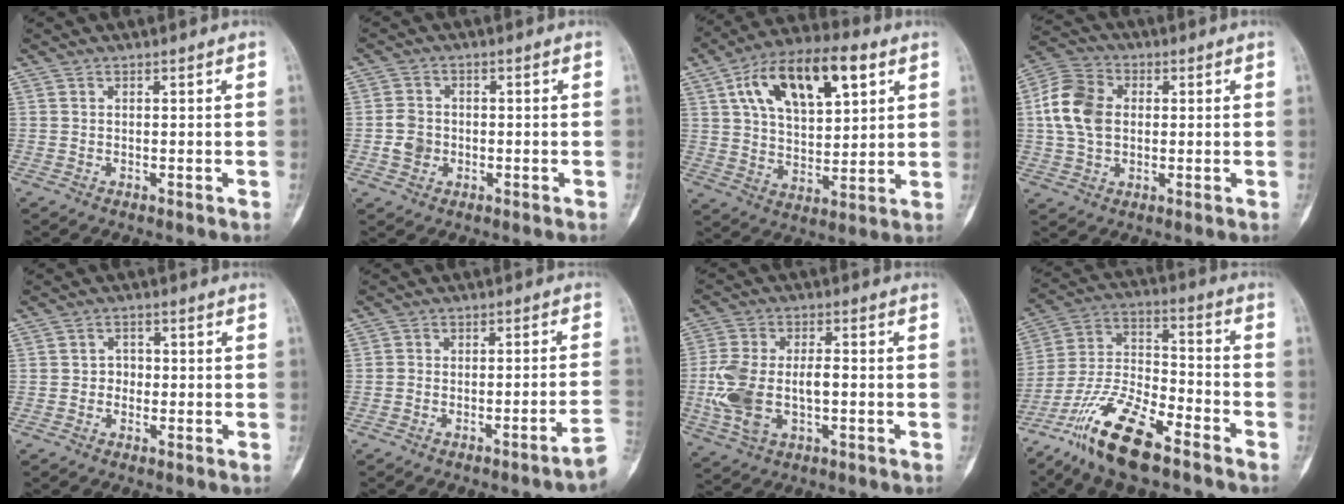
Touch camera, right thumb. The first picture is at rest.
{"total": 4.2, "force": [-1.0, 3.5, 2.1], "torque": [-0.022, 0.009, -0.020]}
{"total": 19.2, "force": [7.8, 9.5, 14.8], "torque": [-0.214, -0.003, 0.130]}
{"total": 11.3, "force": [0.9, 8.2, 7.7], "torque": [-0.141, 0.017, 0.012]}
{"total": 2.5, "force": [-0.5, 2.2, 1.1], "torque": [0.005, 0.010, -0.016]}
{"total": 4.9, "force": [-3.4, -0.3, 3.5], "torque": [-0.043, 0.049, -0.049]}
{"total": 12.6, "force": [-2.0, 7.0, 10.2], "torque": [-0.217, 0.020, -0.033]}
{"total": 17.3, "force": [-11.8, 5.8, 11.3], "torque": [-0.213, 0.068, -0.222]}